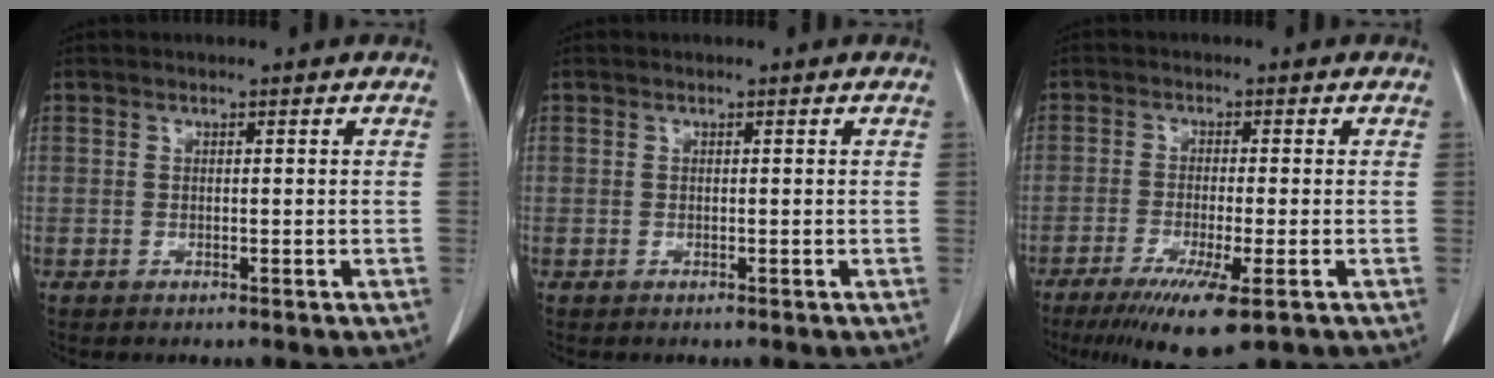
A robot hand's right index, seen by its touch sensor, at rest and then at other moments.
{"total": 0.0}
{"total": 9.4, "force": [-5.4, 0.7, 7.6], "torque": [-0.130, -0.030, -0.083]}